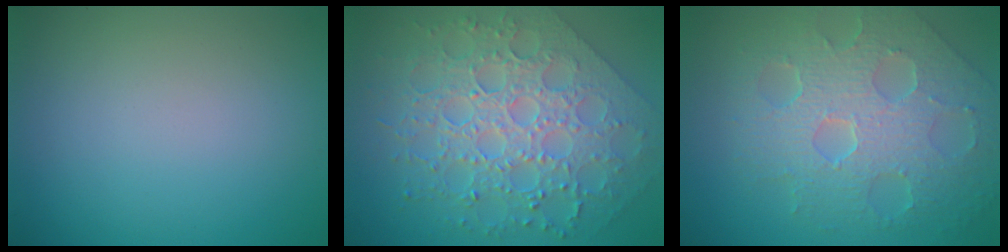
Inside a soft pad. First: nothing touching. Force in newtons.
{"total": 8.4, "press": 6.2, "slide": 5.6}
{"total": 8.0, "press": 5.6, "slide": 5.7}